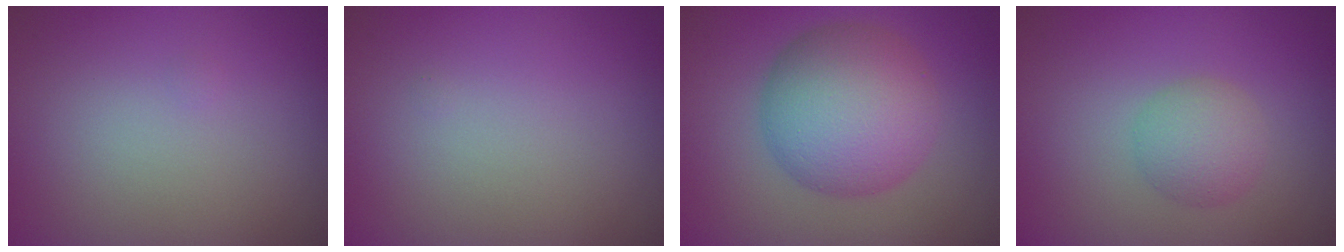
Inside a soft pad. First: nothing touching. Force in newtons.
{"total": 0.0}
{"total": 8.7, "press": 8.7, "slide": 0.2}
{"total": 2.8, "press": 2.8, "slide": 0.1}